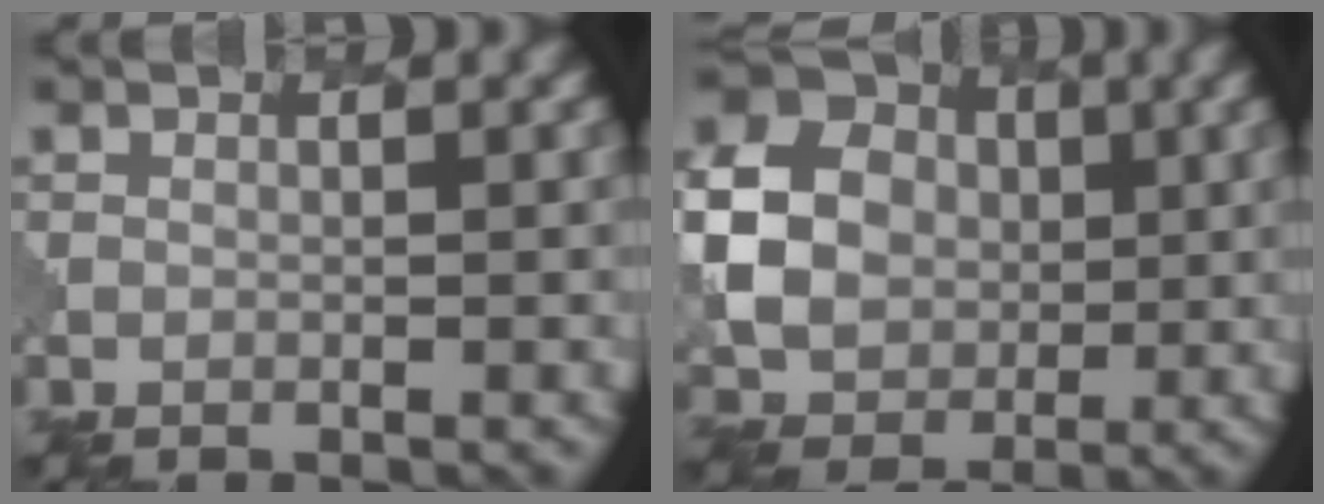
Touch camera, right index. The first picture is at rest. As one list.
[{"total": 8.1, "force": [0.7, 7.0, 4.0], "torque": [-0.097, 0.005, 0.002]}]